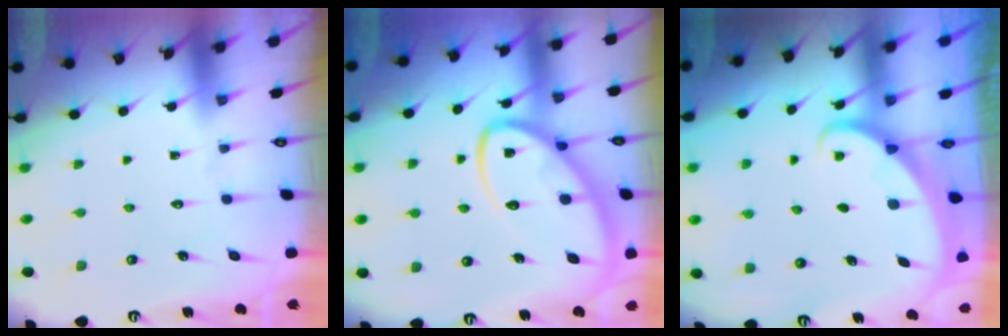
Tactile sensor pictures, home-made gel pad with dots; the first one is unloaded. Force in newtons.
{"total": 12.9, "press": 12.8, "slide": 1.3}
{"total": 1.6, "press": 1.6, "slide": 0.1}